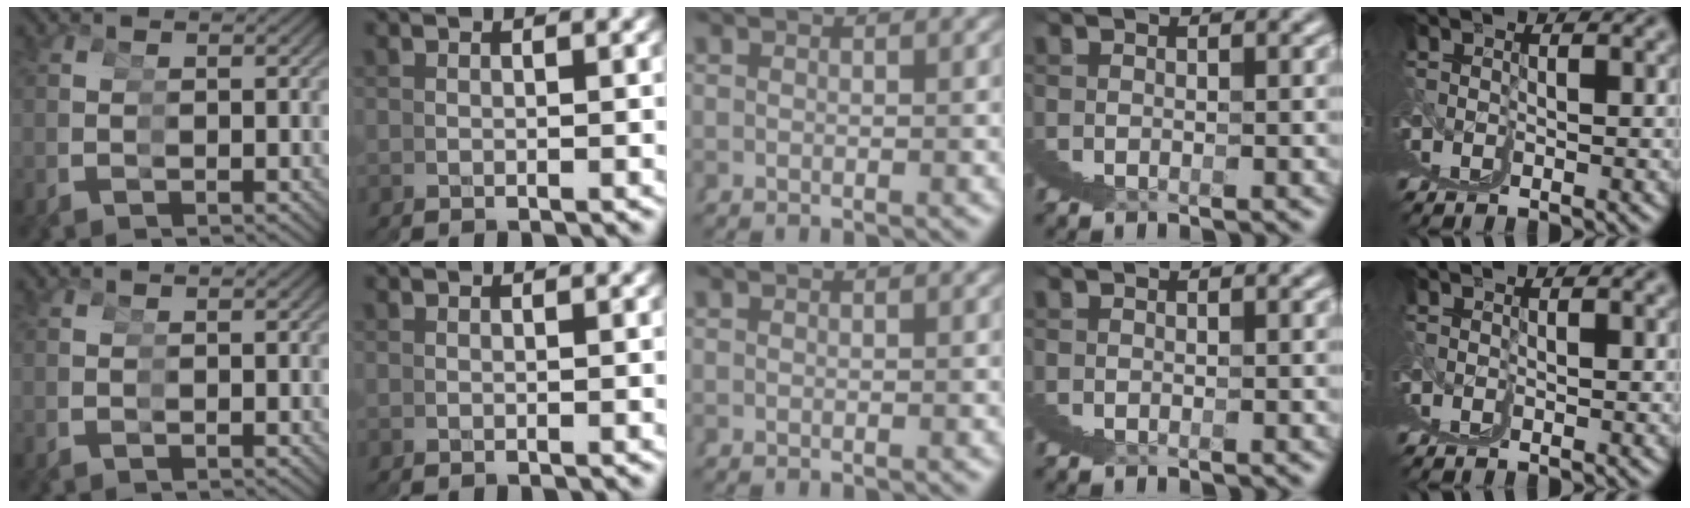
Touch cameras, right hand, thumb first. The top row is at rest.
{}